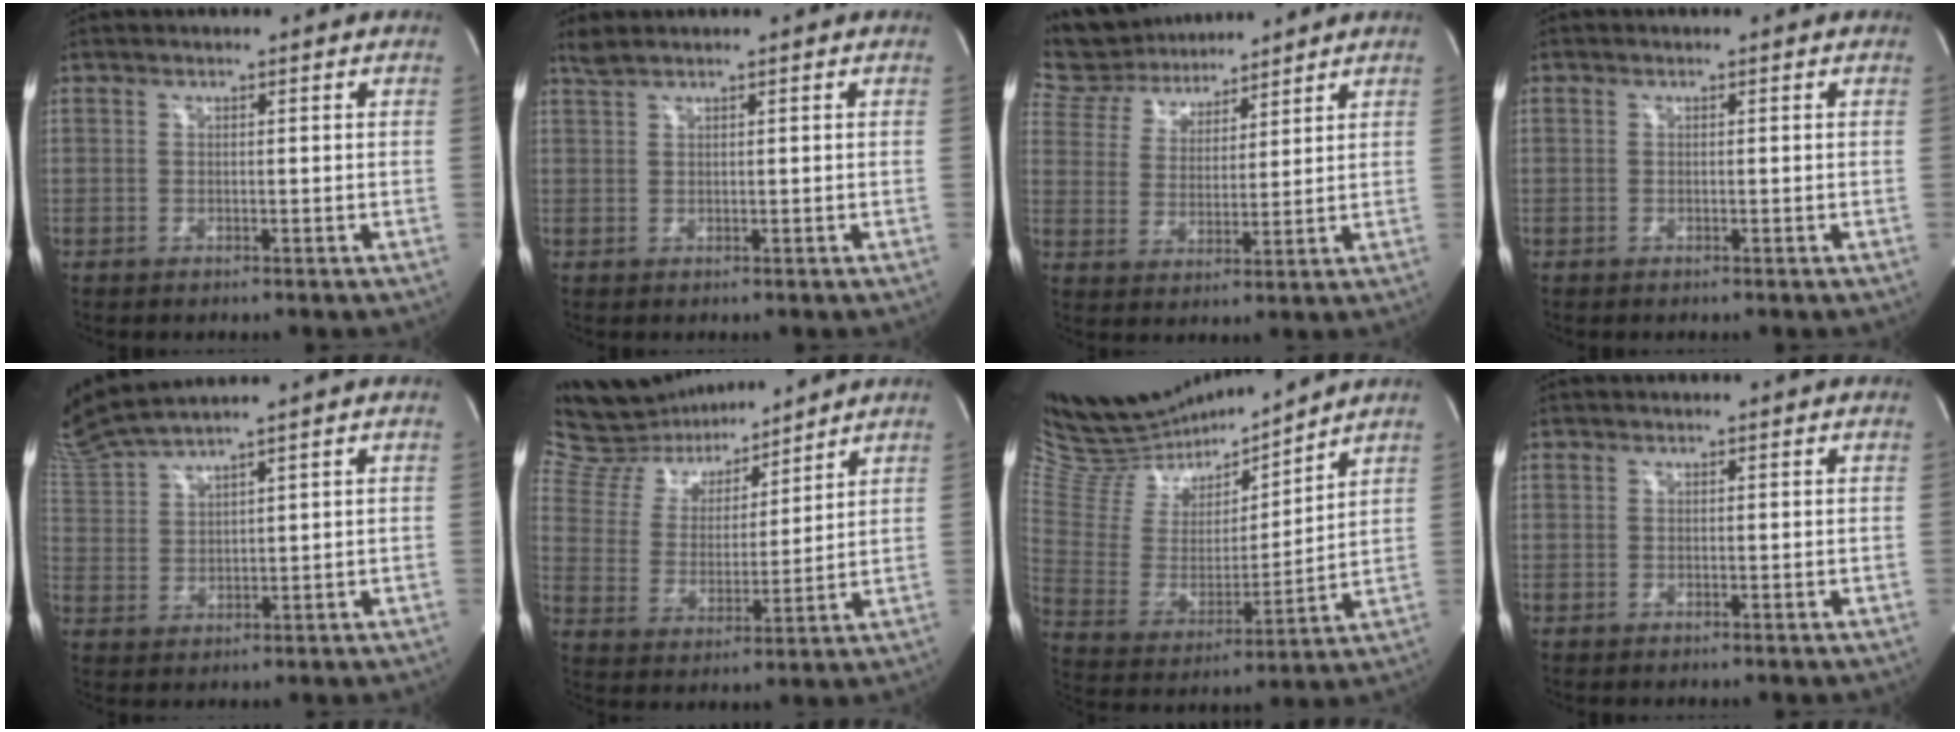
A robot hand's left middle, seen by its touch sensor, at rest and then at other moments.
{"total": 1.4, "force": [1.2, -0.2, 0.6], "torque": [-0.014, 0.005, 0.027]}
{"total": 11.7, "force": [11.0, 3.4, 2.4], "torque": [-0.055, 0.030, 0.202]}
{"total": 0.0}
{"total": 7.6, "force": [7.0, -1.6, 2.4], "torque": [-0.071, 0.005, 0.154]}
{"total": 18.5, "force": [17.0, 5.0, 5.4], "torque": [-0.109, 0.023, 0.292]}
{"total": 19.0, "force": [17.8, 4.1, 5.1], "torque": [-0.098, -0.021, 0.318]}
{"total": 0.0}